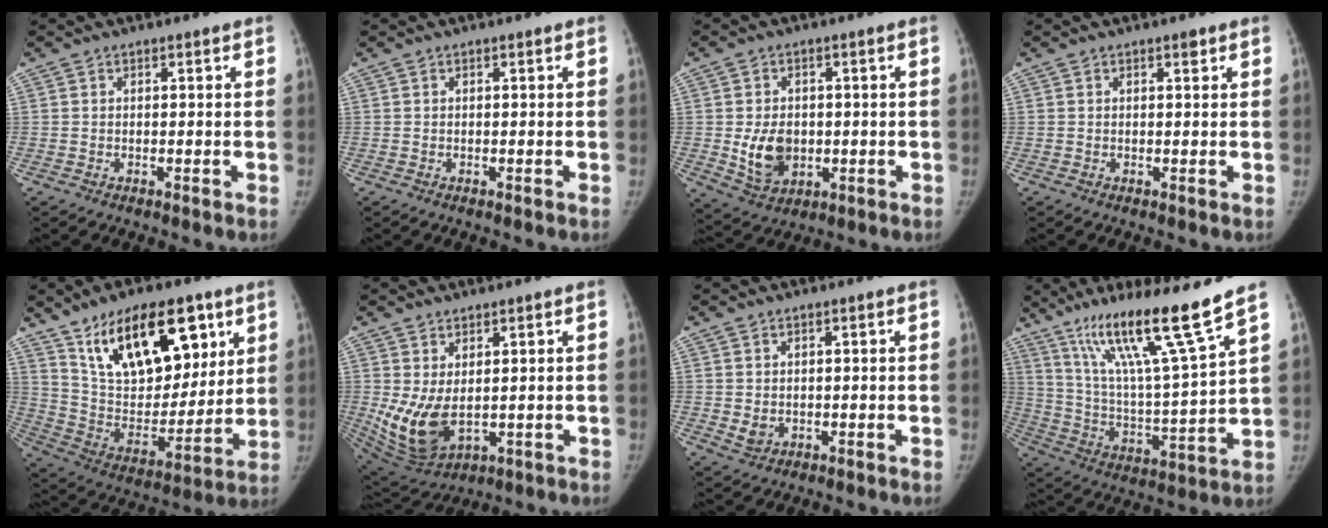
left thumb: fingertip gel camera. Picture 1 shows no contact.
{"total": 0.0}
{"total": 8.2, "force": [-0.7, 6.2, 5.4], "torque": [-0.071, -0.007, 0.003]}
{"total": 0.9, "force": [0.6, 0.4, 0.6], "torque": [-0.006, -0.002, 0.009]}
{"total": 24.5, "force": [13.2, 12.2, 16.7], "torque": [-0.229, -0.039, 0.240]}
{"total": 9.9, "force": [0.5, 5.5, 8.2], "torque": [-0.157, -0.020, 0.034]}
{"total": 2.3, "force": [0.1, 1.8, 1.3], "torque": [-0.021, -0.005, 0.010]}
{"total": 19.2, "force": [13.0, 0.0, 14.2], "torque": [-0.226, -0.070, 0.231]}